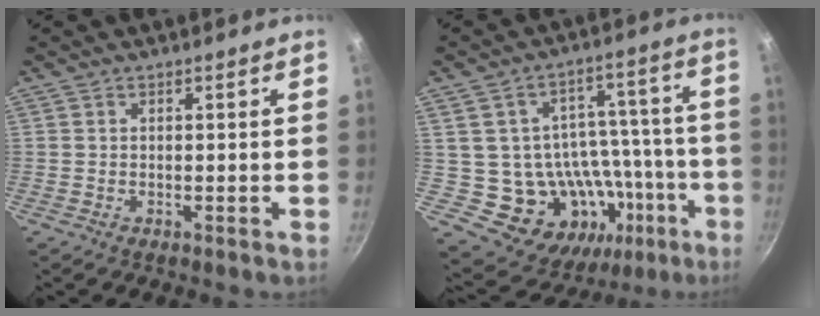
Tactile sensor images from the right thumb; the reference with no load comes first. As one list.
[{"total": 21.2, "force": [-5.4, 15.7, 13.2], "torque": [-0.153, 0.047, -0.047]}]